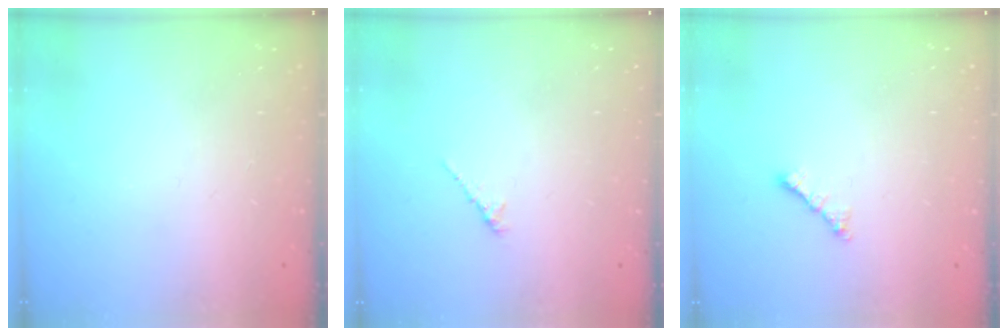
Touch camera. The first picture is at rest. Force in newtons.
{"total": 1.6, "press": 1.5, "slide": 0.5}
{"total": 1.8, "press": 1.8, "slide": 0.5}